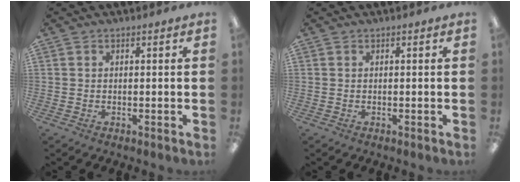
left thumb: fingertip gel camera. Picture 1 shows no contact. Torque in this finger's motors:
{"motor_torque": [0.00, 0.00, 0.04, -0.04, 0.00]}